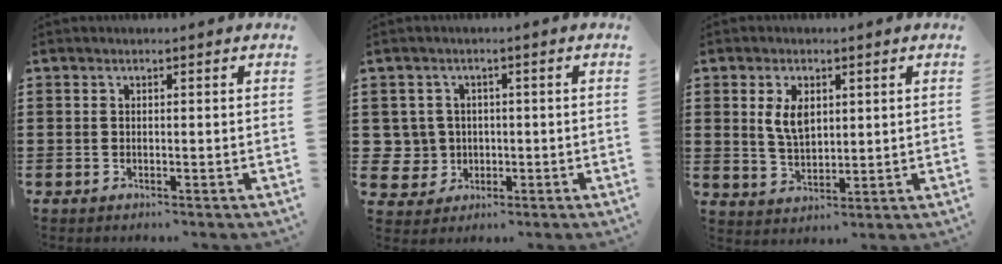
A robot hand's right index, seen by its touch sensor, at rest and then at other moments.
{"total": 4.0, "force": [-0.2, 4.0, 0.6], "torque": [-0.039, 0.009, -0.006]}
{"total": 5.0, "force": [1.4, 2.7, 3.9], "torque": [-0.076, 0.005, 0.023]}